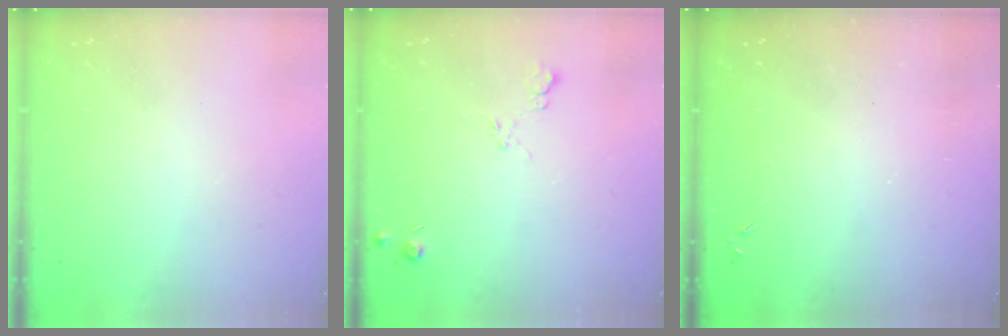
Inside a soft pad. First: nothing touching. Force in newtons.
{"total": 5.1, "press": 5.0, "slide": 0.7}
{"total": 0.0}